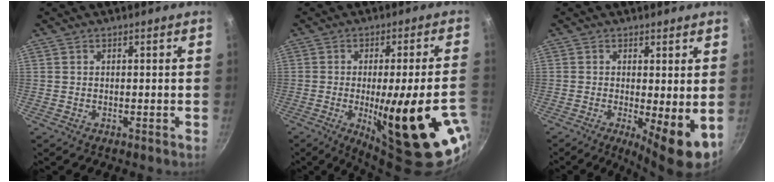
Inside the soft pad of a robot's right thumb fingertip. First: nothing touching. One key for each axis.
{"total": 24.2, "fx": -7.5, "fy": 5.5, "fz": 22.4, "tx": -0.281, "ty": -0.001, "tz": -0.085}
{"total": 7.6, "fx": -0.9, "fy": 1.9, "fz": 7.3, "tx": -0.103, "ty": -0.011, "tz": -0.008}